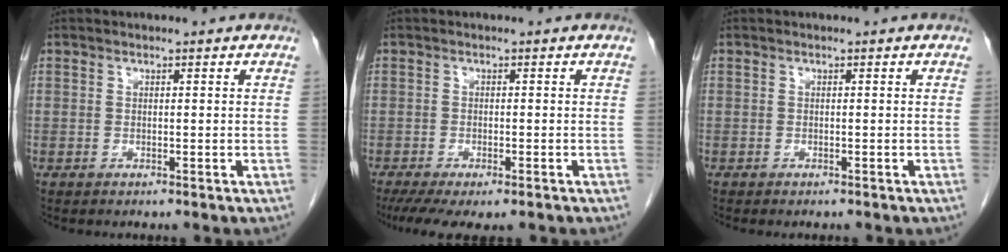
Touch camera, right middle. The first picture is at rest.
{"total": 9.2, "force": [-6.9, 2.6, 5.4], "torque": [-0.089, -0.014, -0.104]}
{"total": 1.4, "force": [-1.3, 0.3, 0.5], "torque": [-0.014, -0.005, -0.016]}